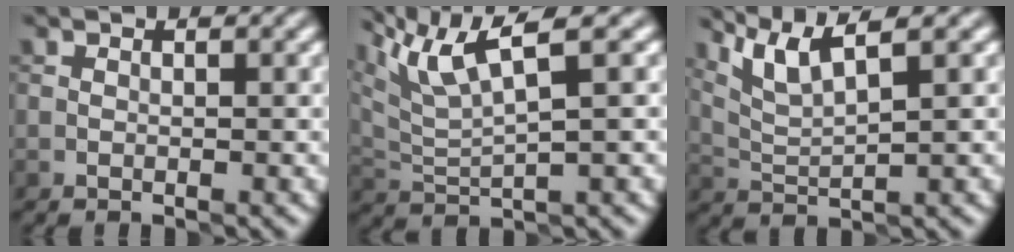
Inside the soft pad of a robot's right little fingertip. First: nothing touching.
{"total": 6.3, "force": [4.3, 0.8, 4.5], "torque": [-0.091, 0.020, 0.089]}
{"total": 4.2, "force": [3.1, 0.4, 2.8], "torque": [-0.055, 0.011, 0.069]}